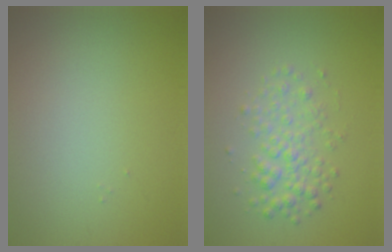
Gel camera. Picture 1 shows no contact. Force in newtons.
{"total": 2.7, "press": 2.7, "slide": 0.1}